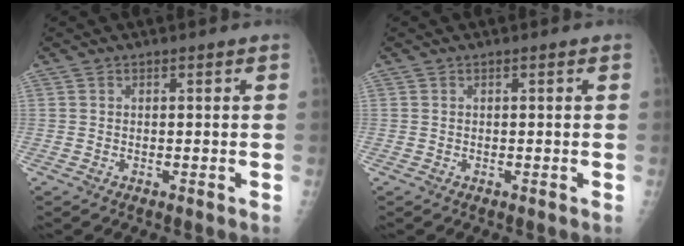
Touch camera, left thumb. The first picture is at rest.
{"total": 0.0}